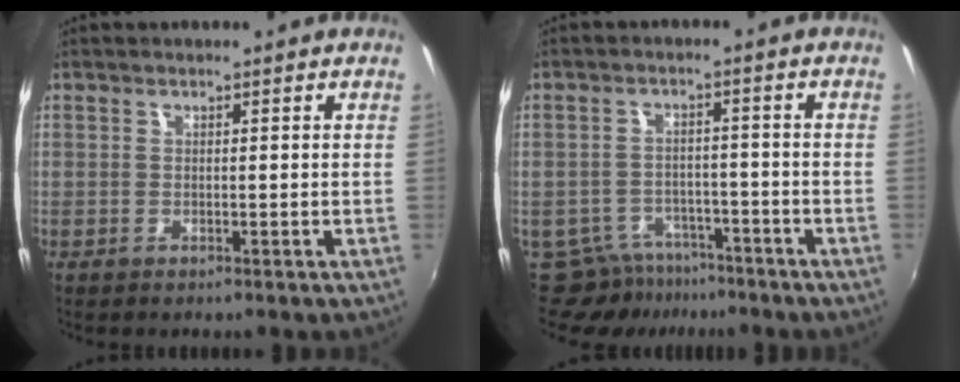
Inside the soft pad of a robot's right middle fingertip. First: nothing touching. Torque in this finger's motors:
{"motor_torque": [-0.46, -0.17, -0.17, -0.04]}